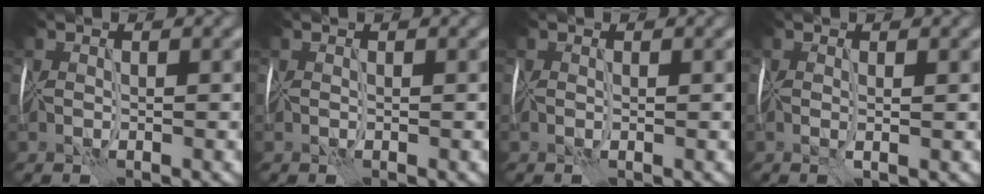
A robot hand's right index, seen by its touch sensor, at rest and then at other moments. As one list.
[{"total": 0.0}, {"total": 0.0}, {"total": 0.8, "force": [0.3, -0.2, 0.7], "torque": [-0.013, -0.002, 0.005]}]